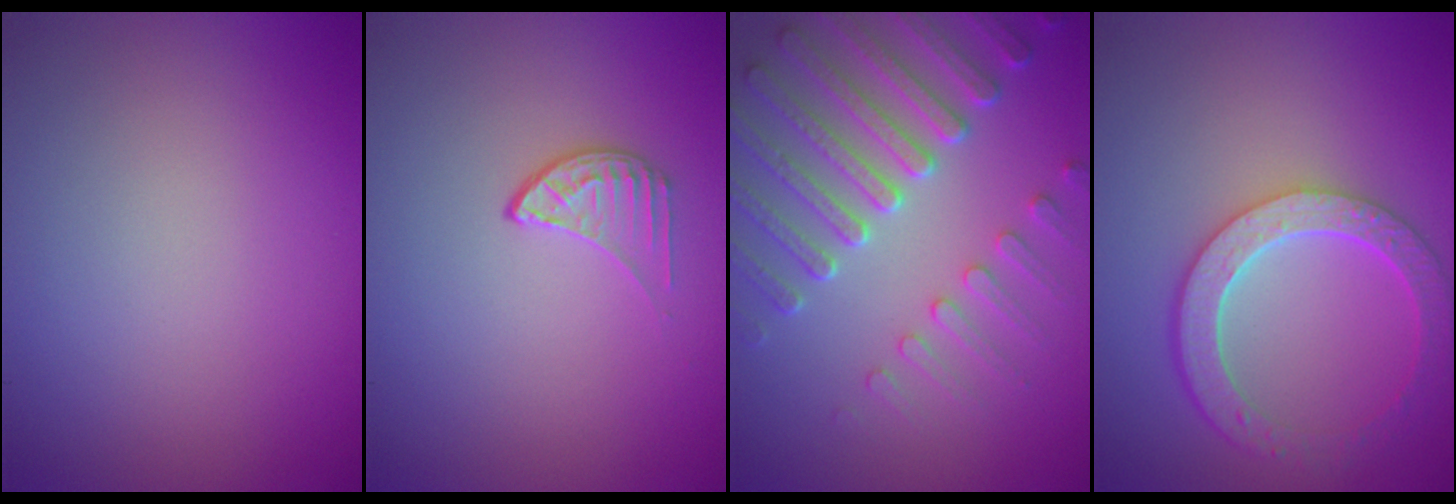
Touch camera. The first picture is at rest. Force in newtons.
{"total": 1.6, "press": 1.0, "slide": 1.2}
{"total": 6.8, "press": 5.4, "slide": 4.1}
{"total": 5.9, "press": 4.5, "slide": 3.8}